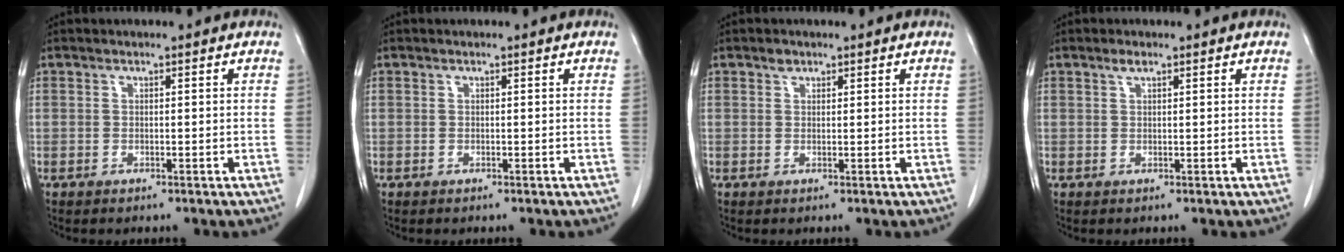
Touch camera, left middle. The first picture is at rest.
{"total": 0.0}
{"total": 1.0, "force": [0.7, 0.6, 0.2], "torque": [-0.004, -0.002, 0.012]}
{"total": 1.1, "force": [0.8, 0.2, 0.7], "torque": [-0.017, 0.001, 0.016]}